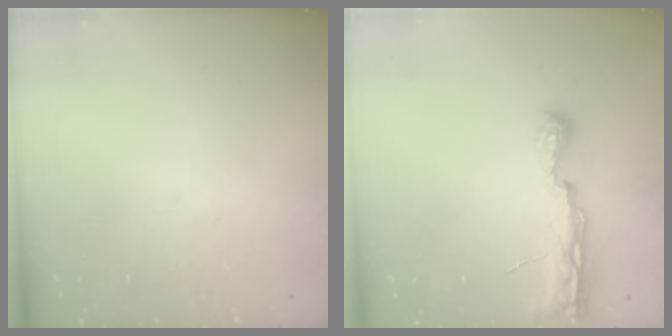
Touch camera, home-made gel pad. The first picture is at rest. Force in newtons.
{"total": 8.0, "press": 8.0, "slide": 0.8}